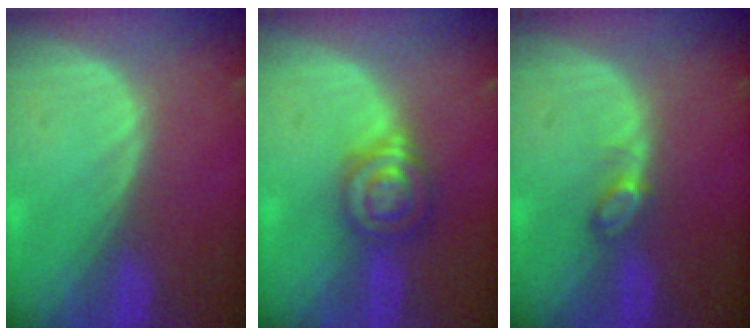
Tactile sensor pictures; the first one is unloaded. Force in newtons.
{"total": 6.5, "press": 5.8, "slide": 3.0}
{"total": 2.2, "press": 2.2, "slide": 0.3}